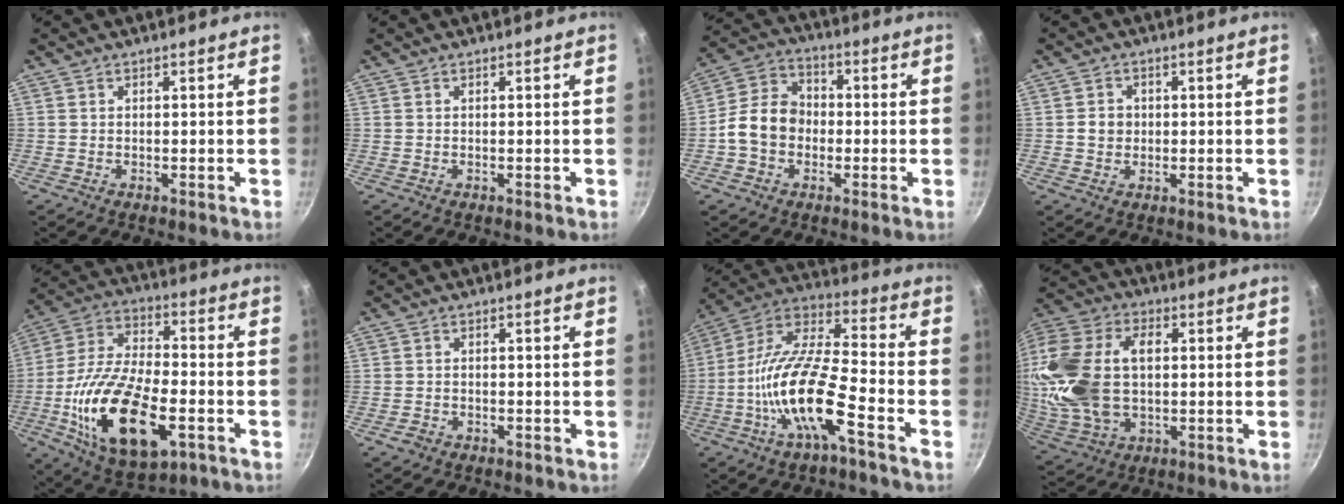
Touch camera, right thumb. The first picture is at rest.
{"total": 0.0}
{"total": 10.1, "force": [-1.6, 8.1, 5.9], "torque": [-0.079, 0.031, -0.048]}
{"total": 3.1, "force": [0.0, 2.8, 1.3], "torque": [-0.007, 0.007, -0.001]}
{"total": 23.4, "force": [-6.6, 11.6, 19.2], "torque": [-0.356, 0.019, -0.115]}
{"total": 1.8, "force": [-1.1, 1.3, 0.7], "torque": [-0.015, 0.014, -0.016]}
{"total": 17.3, "force": [-6.8, 4.9, 15.1], "torque": [-0.286, 0.048, -0.146]}
{"total": 22.7, "force": [1.6, 14.6, 17.3], "torque": [-0.361, 0.015, 0.033]}